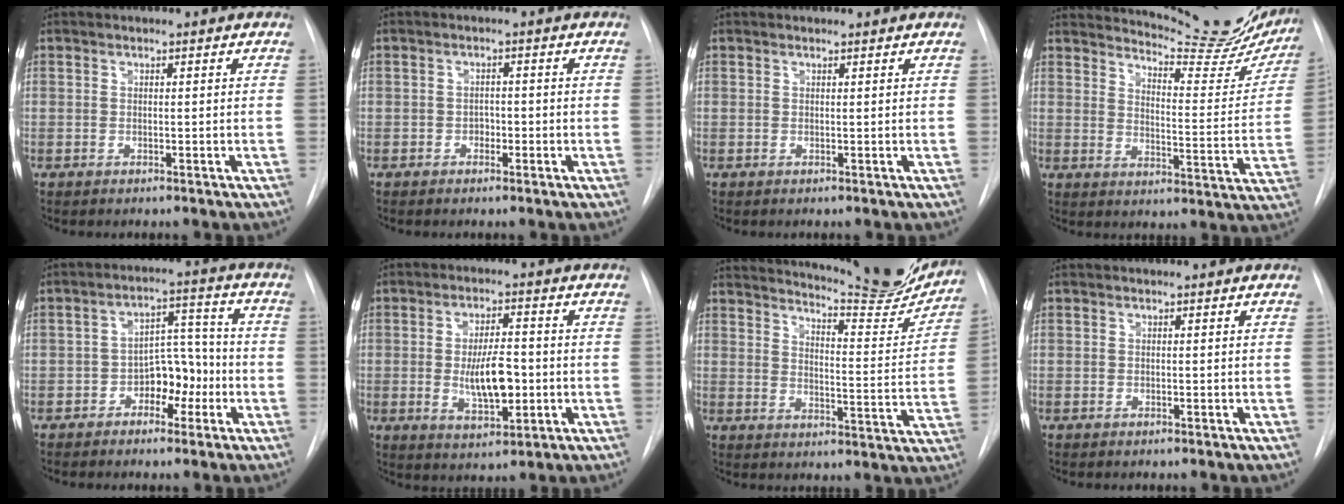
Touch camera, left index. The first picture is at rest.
{"total": 1.5, "force": [-0.7, 1.0, 0.7], "torque": [-0.006, 0.003, -0.013]}
{"total": 0.5, "force": [0.5, 0.0, -0.1], "torque": [-0.003, 0.003, 0.008]}
{"total": 18.0, "force": [17.1, 2.4, 5.1], "torque": [-0.067, -0.083, 0.201]}
{"total": 6.7, "force": [-2.9, 4.0, 4.6], "torque": [-0.065, 0.026, -0.048]}
{"total": 8.1, "force": [-1.1, 3.0, 7.5], "torque": [-0.132, -0.006, -0.014]}
{"total": 18.3, "force": [17.3, 1.7, 5.7], "torque": [-0.084, -0.081, 0.209]}
{"total": 0.0}